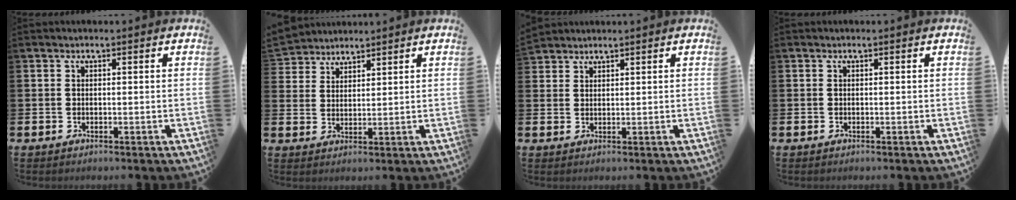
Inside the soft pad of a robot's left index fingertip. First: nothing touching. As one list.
[{"total": 3.8, "force": [3.6, 1.0, -0.7], "torque": [-0.006, -0.013, 0.070]}, {"total": 2.2, "force": [2.1, 0.3, -0.4], "torque": [0.003, -0.004, 0.041]}, {"total": 0.0}]